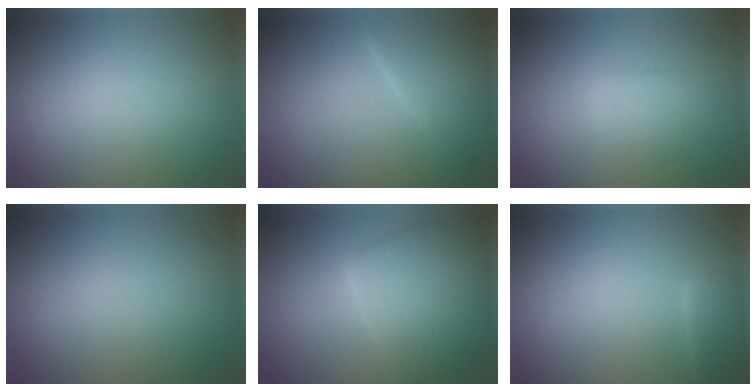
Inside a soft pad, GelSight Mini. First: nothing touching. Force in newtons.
{"total": 4.2, "press": 4.2, "slide": 0.1}
{"total": 1.8, "press": 1.8, "slide": 0.1}
{"total": 0.0}
{"total": 6.9, "press": 6.9, "slide": 0.2}
{"total": 1.9, "press": 1.9, "slide": 0.2}